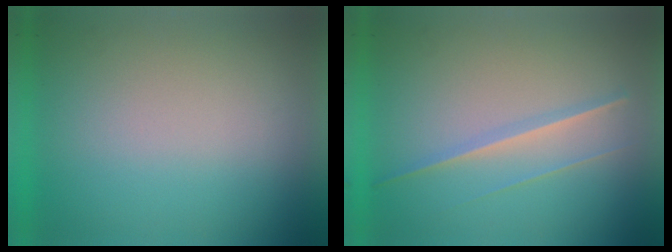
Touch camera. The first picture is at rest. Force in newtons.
{"total": 1.3}